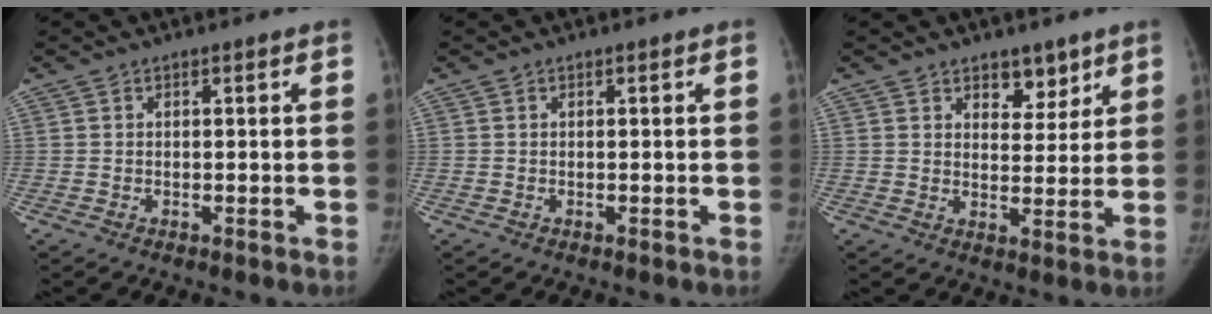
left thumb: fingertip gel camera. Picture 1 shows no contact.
{"total": 0.0}
{"total": 5.5, "force": [3.8, 3.3, 2.2], "torque": [0.007, -0.026, 0.059]}